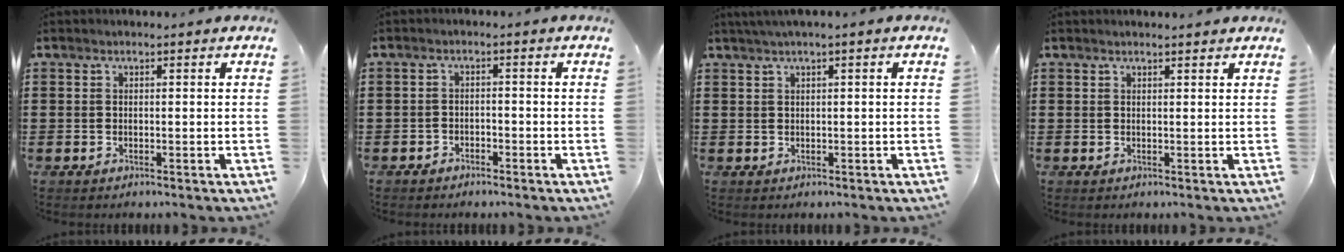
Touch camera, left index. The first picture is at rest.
{"total": 1.9, "force": [-1.8, 0.6, 0.0], "torque": [-0.007, 0.001, -0.041]}
{"total": 1.4, "force": [0.4, -0.1, 1.3], "torque": [-0.021, -0.002, 0.007]}
{"total": 1.0, "force": [1.0, 0.0, 0.4], "torque": [-0.010, -0.001, 0.019]}